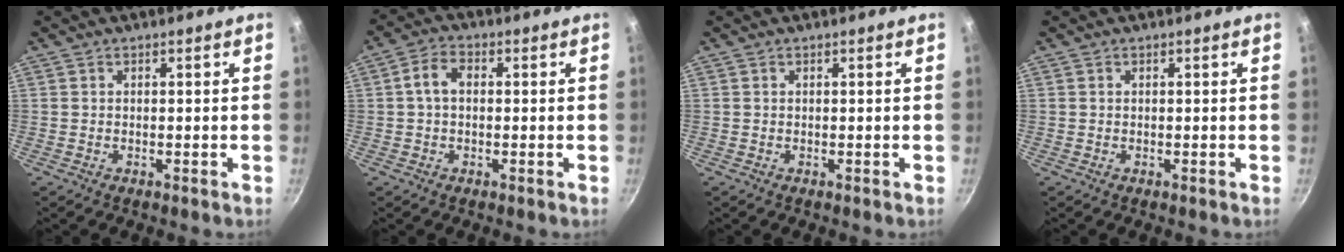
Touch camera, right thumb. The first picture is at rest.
{"total": 4.5, "force": [0.3, 3.1, 3.2], "torque": [-0.061, 0.015, -0.002]}
{"total": 0.0}
{"total": 0.0}